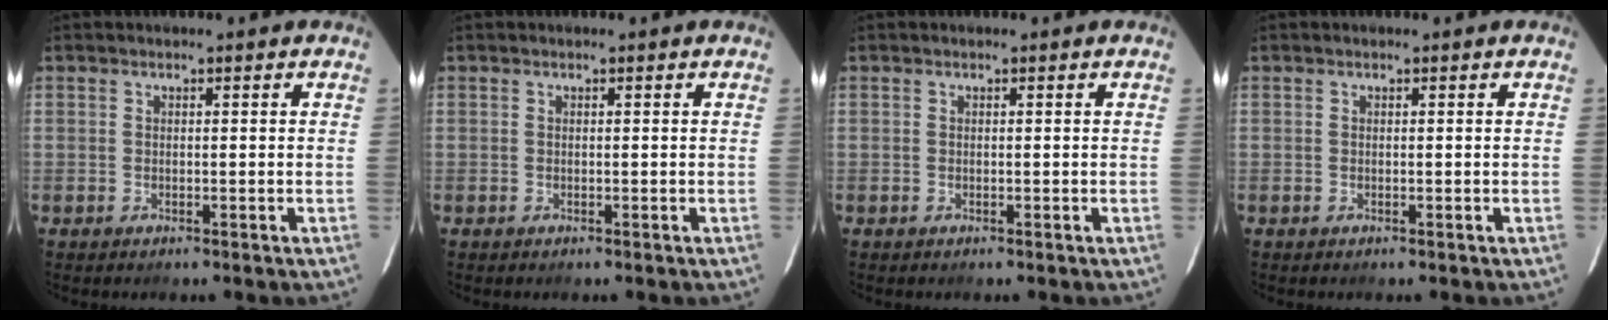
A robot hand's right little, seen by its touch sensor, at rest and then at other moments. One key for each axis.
{"total": 0.0}
{"total": 0.0}
{"total": 0.0}